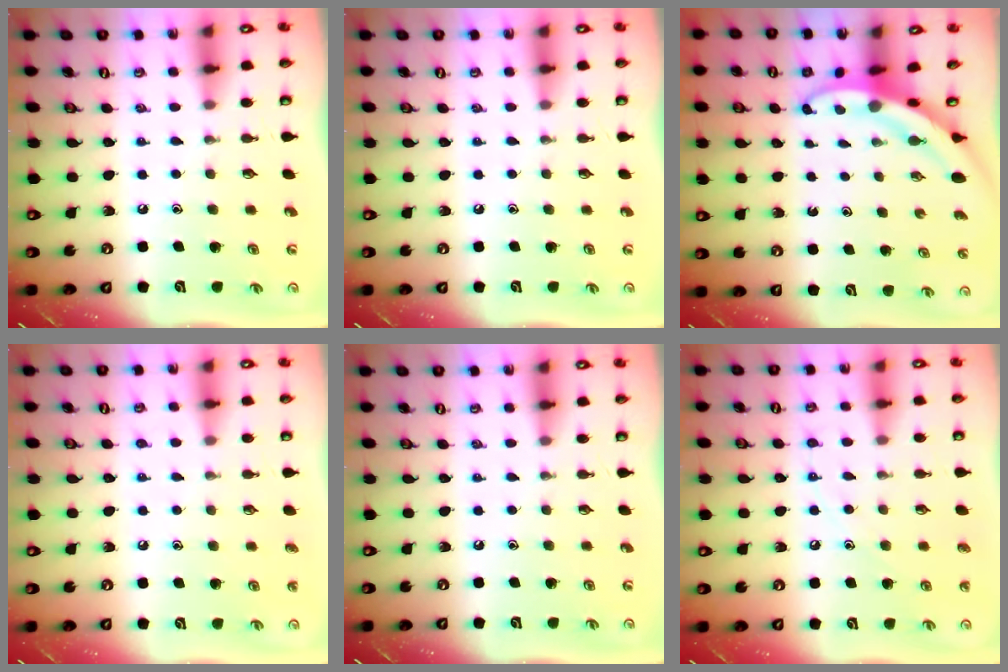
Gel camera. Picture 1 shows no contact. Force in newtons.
{"total": 0.0}
{"total": 3.1, "press": 3.1, "slide": 0.3}
{"total": 4.1, "press": 4.1, "slide": 0.5}
{"total": 0.0}
{"total": 8.2, "press": 8.2, "slide": 0.6}